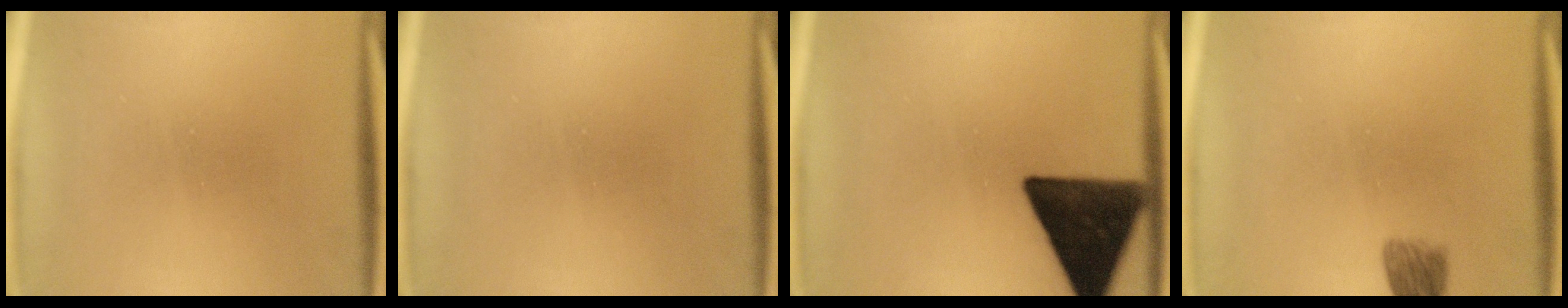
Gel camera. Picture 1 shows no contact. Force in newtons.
{"total": 0.0}
{"total": 16.0}
{"total": 4.7}